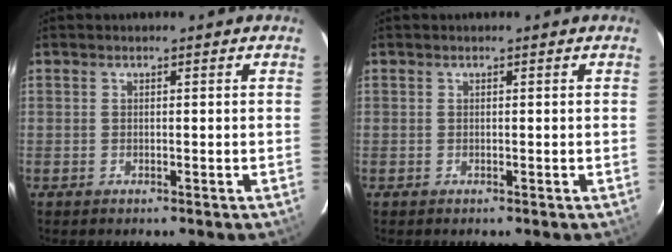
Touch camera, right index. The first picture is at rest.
{"total": 0.0}